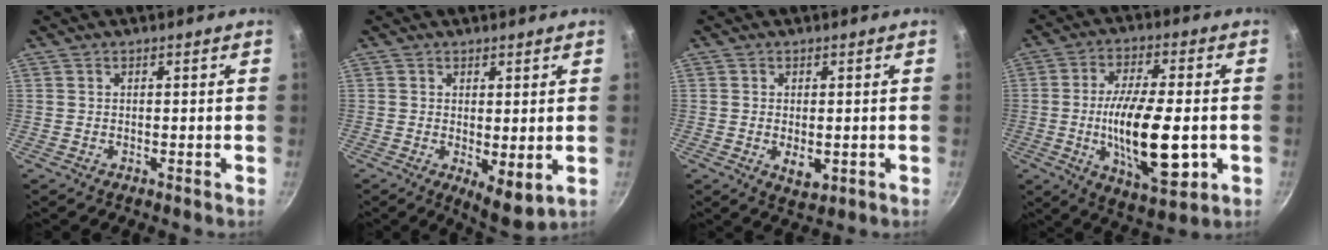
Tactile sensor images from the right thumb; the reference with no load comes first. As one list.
[{"total": 6.0, "force": [0.1, 2.5, 5.5], "torque": [-0.073, -0.024, 0.007]}, {"total": 4.0, "force": [-0.6, 2.3, 3.2], "torque": [-0.049, -0.010, -0.003]}, {"total": 18.4, "force": [-2.9, 6.8, 16.9], "torque": [-0.281, 0.003, -0.047]}]